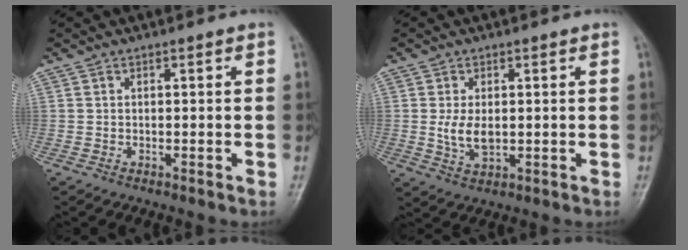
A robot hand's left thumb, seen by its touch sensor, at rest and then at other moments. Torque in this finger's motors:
{"motor_torque": [-0.03, 0.40, 0.40, -0.07, 0.04]}